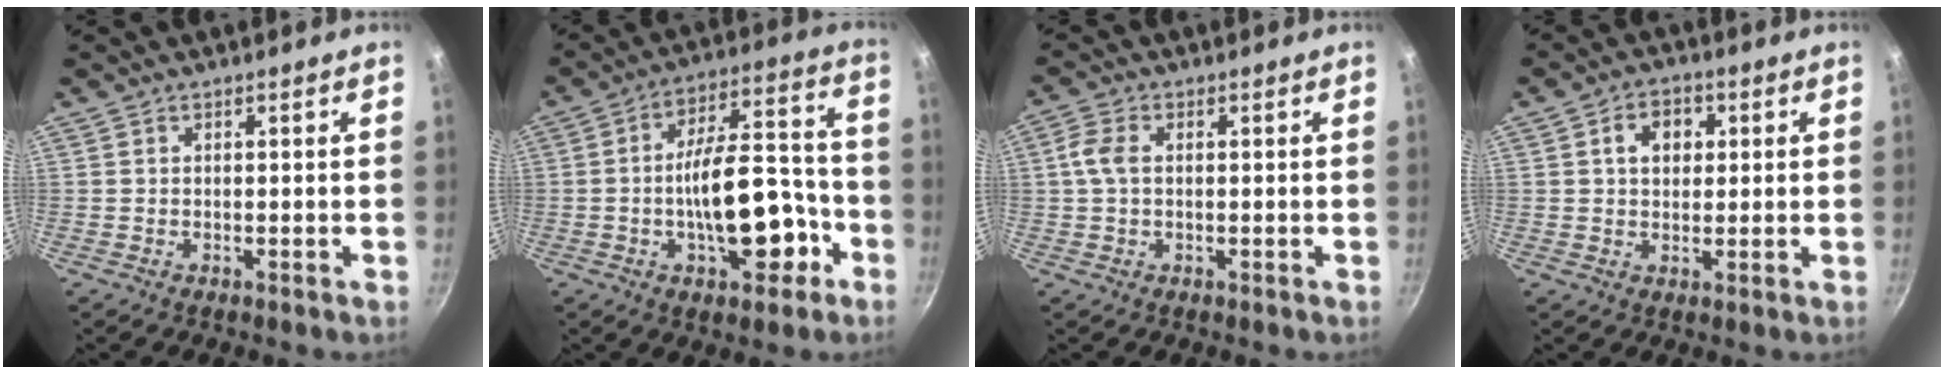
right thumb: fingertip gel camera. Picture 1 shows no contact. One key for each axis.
{"total": 17.0, "fx": -5.4, "fy": 7.9, "fz": 14.0, "tx": -0.178, "ty": 0.062, "tz": -0.073}
{"total": 4.1, "fx": 0.5, "fy": 2.6, "fz": 3.1, "tx": -0.070, "ty": 0.011, "tz": 0.004}
{"total": 5.8, "fx": 1.4, "fy": 4.4, "fz": 3.5, "tx": -0.033, "ty": 0.006, "tz": 0.017}